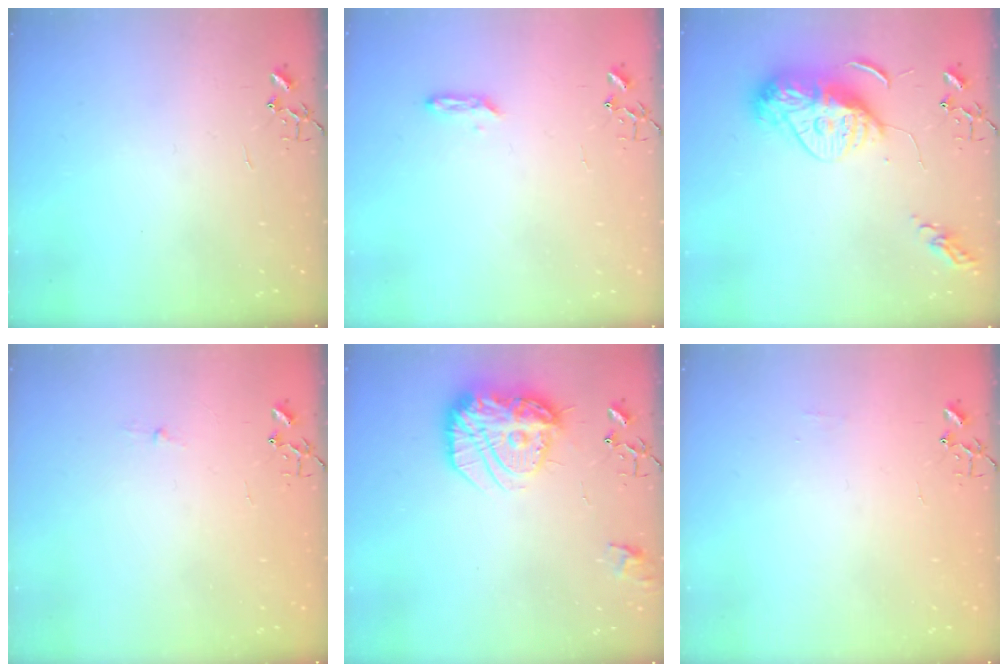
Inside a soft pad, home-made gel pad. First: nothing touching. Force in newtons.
{"total": 4.1, "press": 4.0, "slide": 0.6}
{"total": 12.9, "press": 12.8, "slide": 1.3}
{"total": 2.6, "press": 2.5, "slide": 0.4}
{"total": 17.7, "press": 17.7, "slide": 1.2}
{"total": 3.9, "press": 3.8, "slide": 0.6}